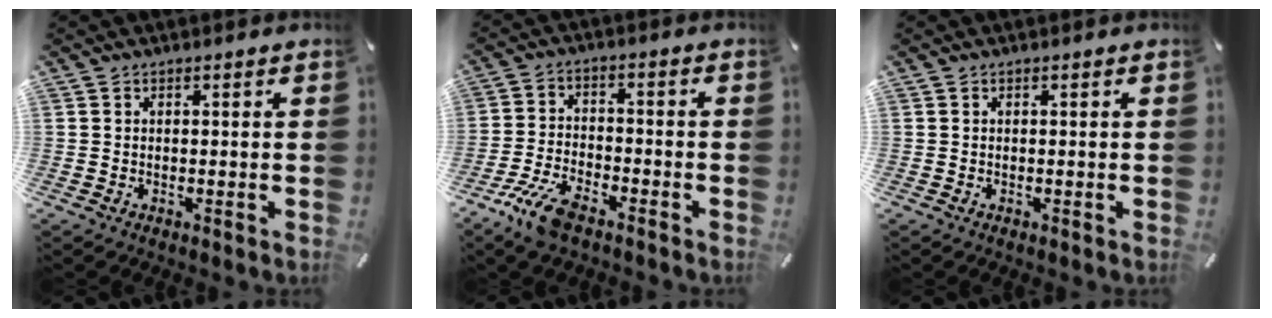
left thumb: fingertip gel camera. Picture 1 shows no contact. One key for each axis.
{"total": 8.5, "fx": -5.8, "fy": 3.3, "fz": 5.3, "tx": -0.122, "ty": 0.016, "tz": -0.111}
{"total": 0.0}